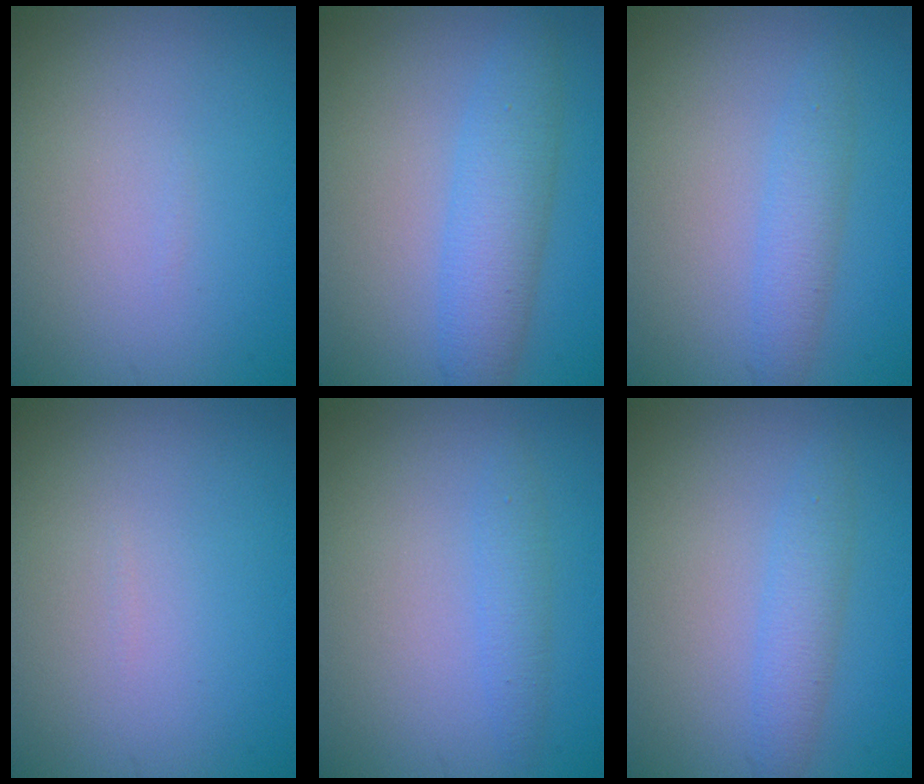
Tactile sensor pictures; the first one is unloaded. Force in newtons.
{"total": 4.2, "press": 4.2, "slide": 0.1}
{"total": 2.3, "press": 2.3, "slide": 0.1}
{"total": 0.0}
{"total": 1.6, "press": 1.6, "slide": 0.1}
{"total": 2.3, "press": 2.3, "slide": 0.1}